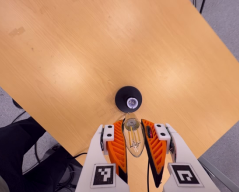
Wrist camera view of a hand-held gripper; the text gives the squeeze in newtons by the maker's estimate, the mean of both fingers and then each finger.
{"total": 21.8, "left": 23.6, "right": 20.0}